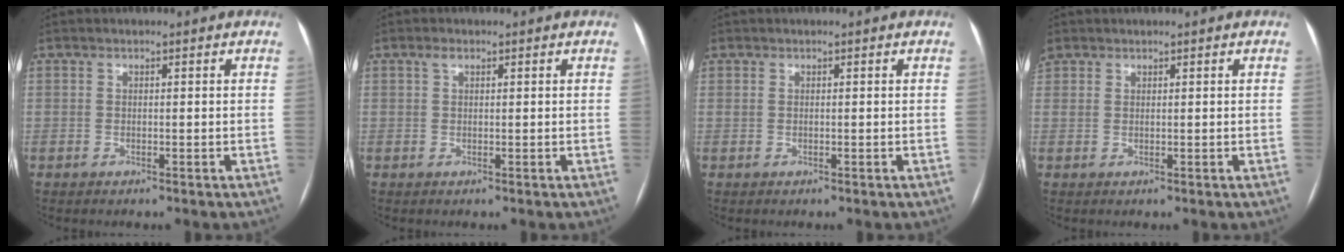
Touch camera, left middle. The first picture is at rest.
{"total": 1.1, "force": [0.6, 0.5, 0.7], "torque": [-0.017, 0.009, 0.012]}
{"total": 2.7, "force": [-1.3, -2.2, -1.0], "torque": [0.020, -0.008, -0.019]}
{"total": 1.1, "force": [-0.1, -0.9, -0.6], "torque": [0.007, -0.002, 0.007]}